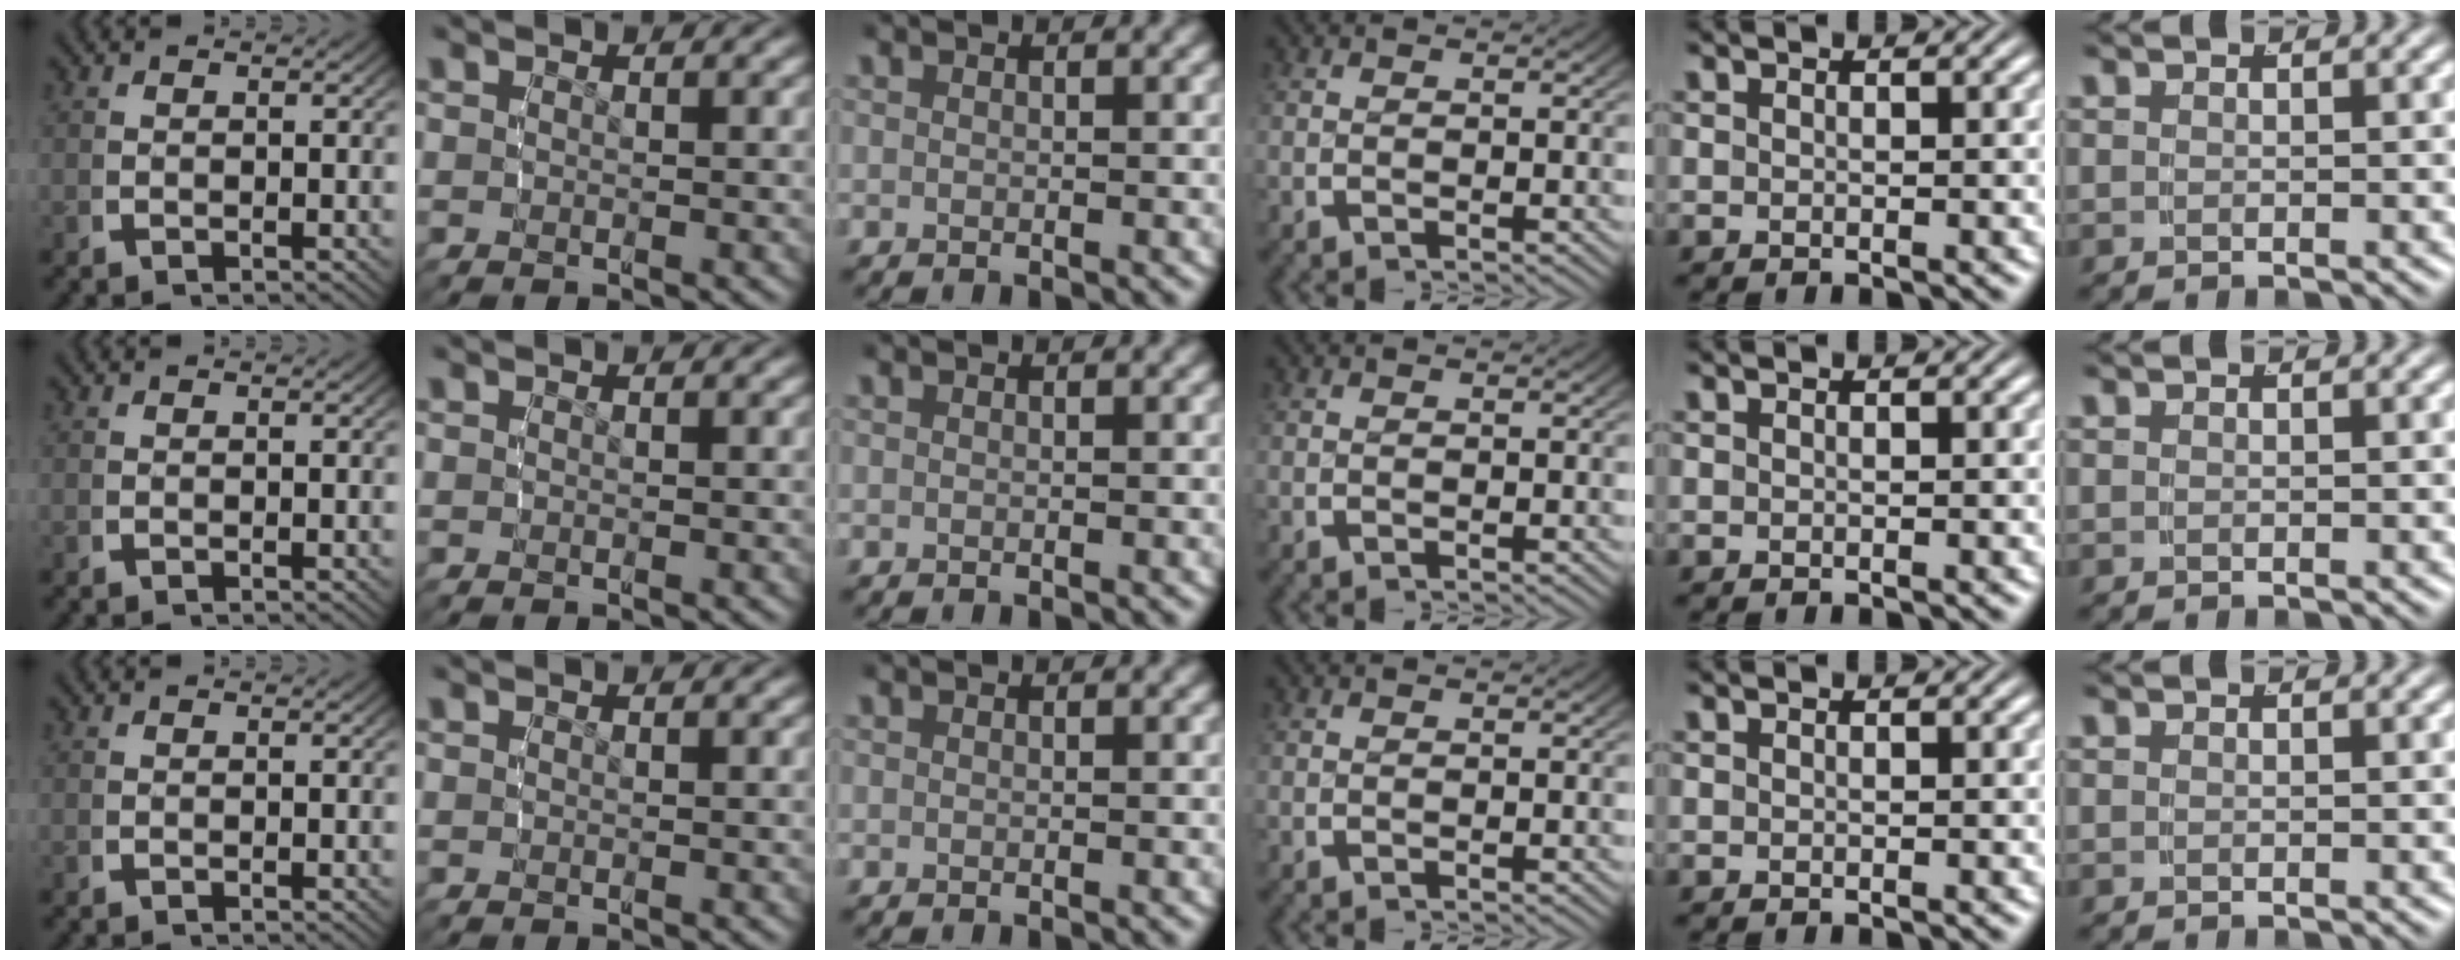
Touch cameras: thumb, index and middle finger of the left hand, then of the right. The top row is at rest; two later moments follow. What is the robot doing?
{"motion": "reach", "object": "shoes"}